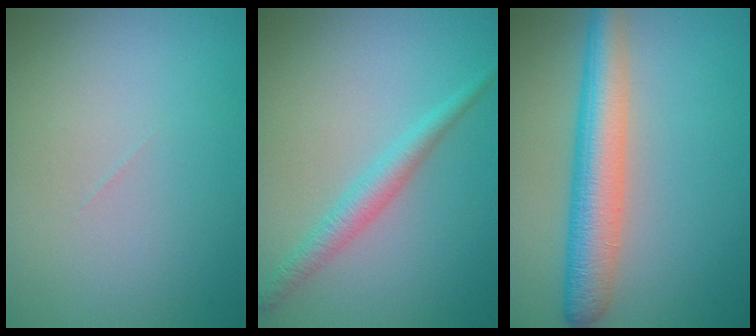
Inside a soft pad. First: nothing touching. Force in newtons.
{"total": 2.4, "press": 2.4, "slide": 0.0}
{"total": 5.9, "press": 5.9, "slide": 0.1}